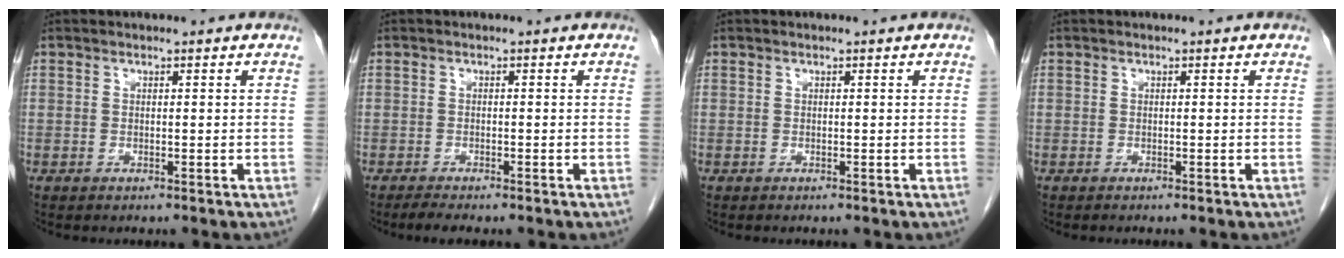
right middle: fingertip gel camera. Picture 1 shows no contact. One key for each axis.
{"total": 2.0, "fx": -1.7, "fy": 0.1, "fz": 1.1, "tx": -0.026, "ty": -0.007, "tz": -0.029}
{"total": 0.0}
{"total": 0.0}